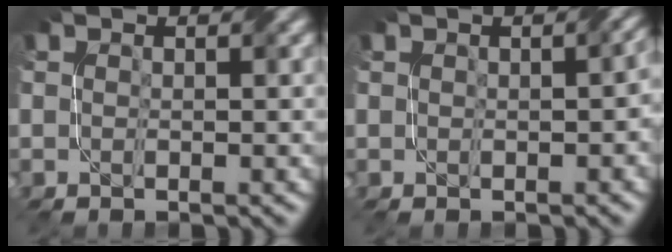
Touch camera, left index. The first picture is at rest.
{"total": 2.7, "force": [0.0, 1.5, 2.3], "torque": [-0.015, -0.001, 0.014]}